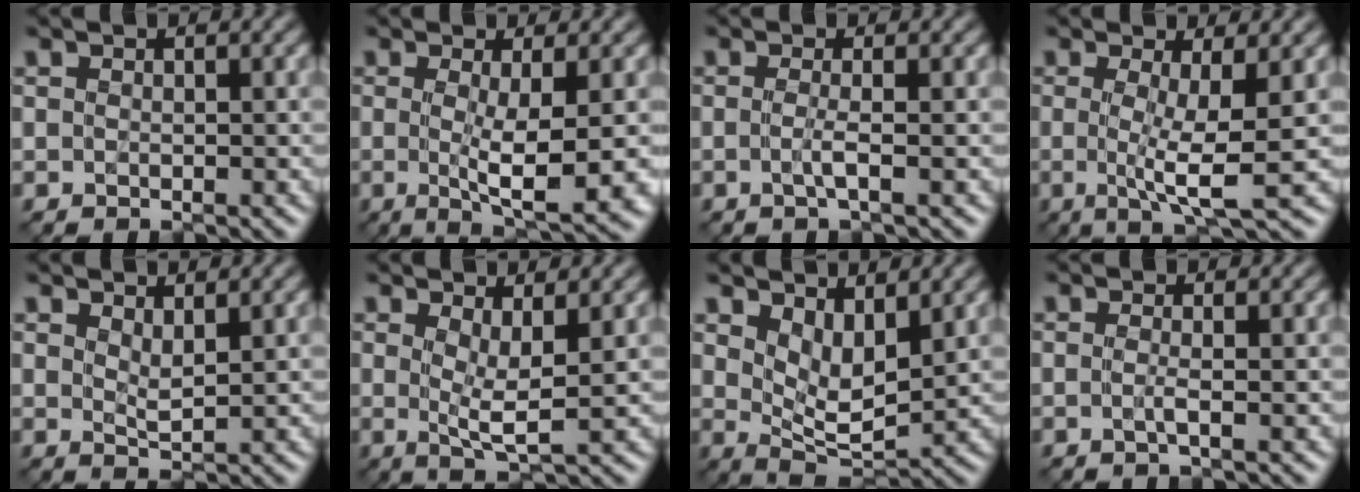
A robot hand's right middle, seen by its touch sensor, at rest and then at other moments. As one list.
[{"total": 5.2, "force": [-0.7, 0.5, 5.2], "torque": [-0.089, -0.011, -0.010]}, {"total": 1.3, "force": [-0.7, -0.3, 1.1], "torque": [-0.026, -0.001, -0.015]}, {"total": 3.7, "force": [-0.3, -0.2, 3.7], "torque": [-0.067, -0.011, -0.008]}, {"total": 1.1, "force": [0.7, 0.0, 0.8], "torque": [-0.019, -0.003, 0.016]}, {"total": 2.5, "force": [0.5, 0.2, 2.4], "torque": [-0.048, -0.008, 0.010]}, {"total": 3.5, "force": [1.8, 1.4, 2.6], "torque": [-0.057, -0.015, 0.028]}, {"total": 1.0, "force": [-0.6, -0.2, 0.7], "torque": [-0.015, -0.001, -0.012]}]